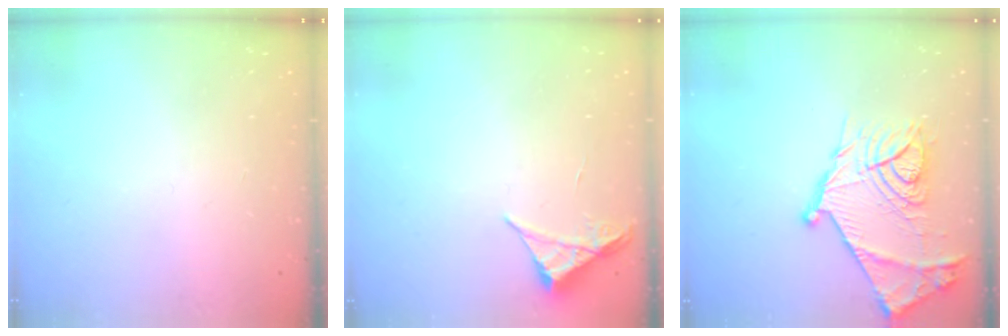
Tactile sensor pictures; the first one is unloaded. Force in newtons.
{"total": 3.9, "press": 3.8, "slide": 0.5}
{"total": 23.5, "press": 23.5, "slide": 1.5}